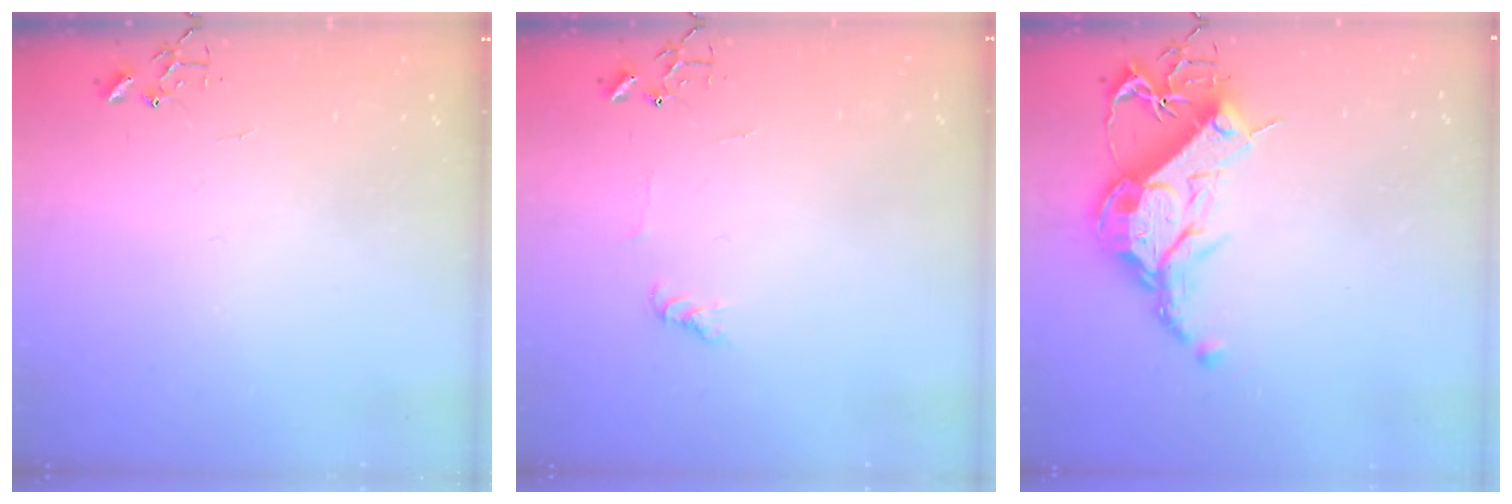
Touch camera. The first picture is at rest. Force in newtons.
{"total": 6.0, "press": 5.9, "slide": 0.6}
{"total": 15.4, "press": 15.3, "slide": 1.3}